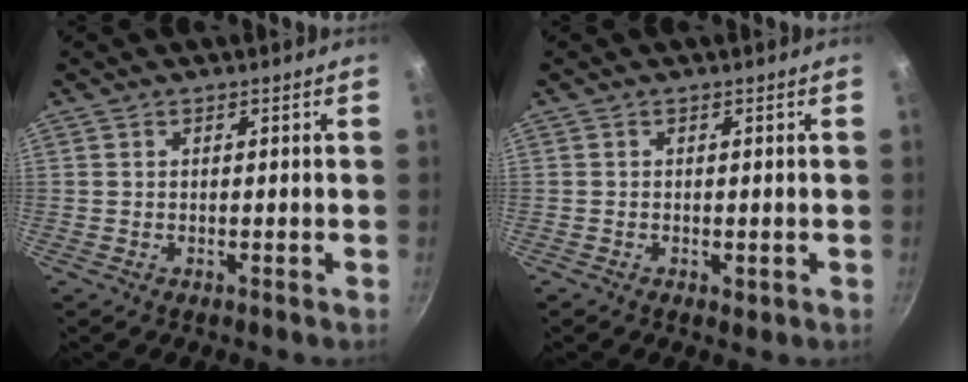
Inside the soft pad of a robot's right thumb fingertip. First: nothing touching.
{"total": 0.9, "force": [-0.3, 0.7, 0.6], "torque": [-0.008, -0.003, -0.004]}